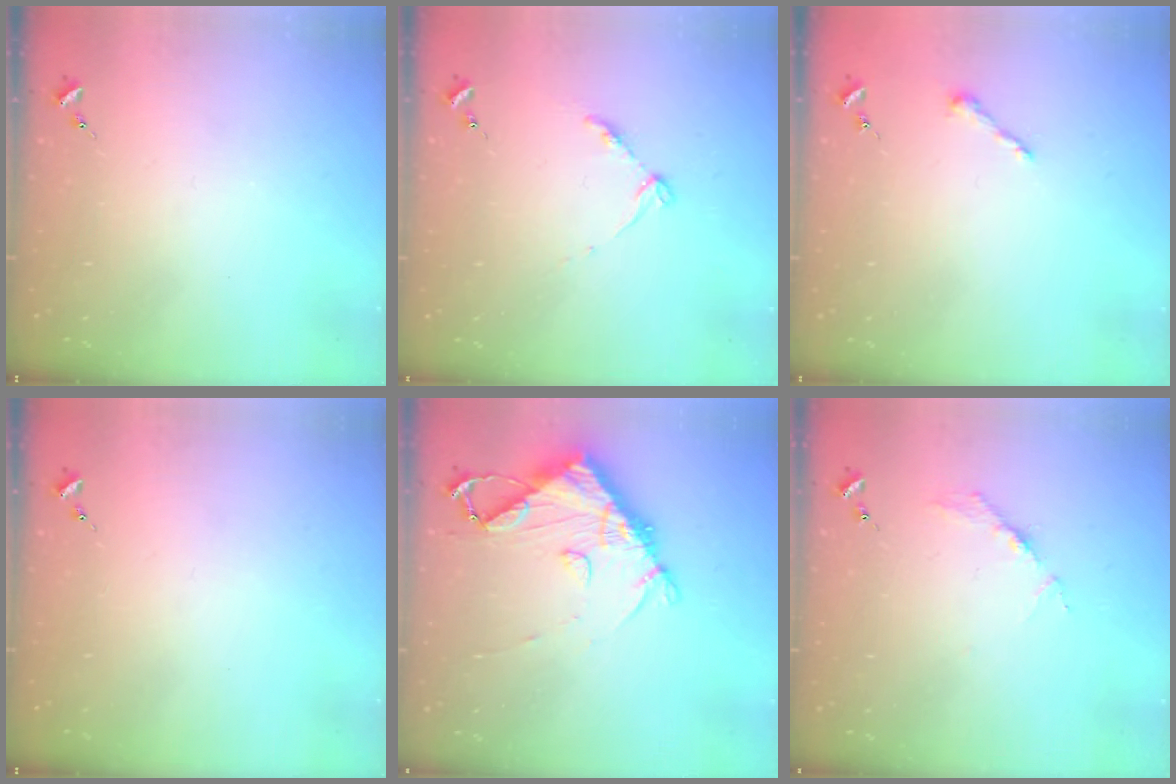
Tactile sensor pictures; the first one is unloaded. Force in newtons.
{"total": 5.6, "press": 5.5, "slide": 0.7}
{"total": 4.3, "press": 4.3, "slide": 0.5}
{"total": 0.0}
{"total": 11.0, "press": 10.9, "slide": 1.4}
{"total": 3.6, "press": 3.6, "slide": 0.4}